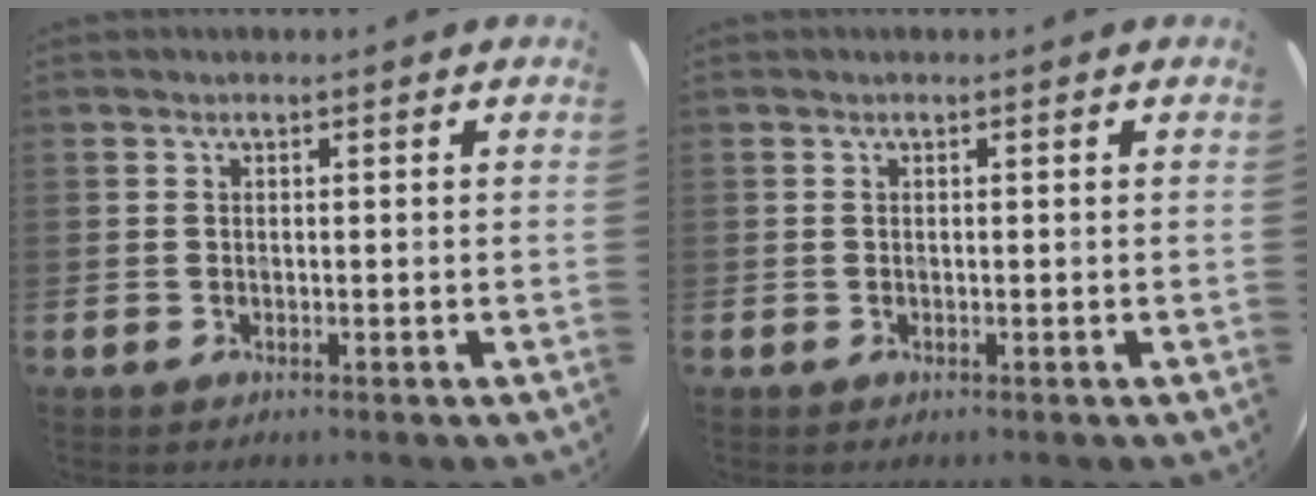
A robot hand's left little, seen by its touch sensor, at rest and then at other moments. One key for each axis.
{"total": 0.0}